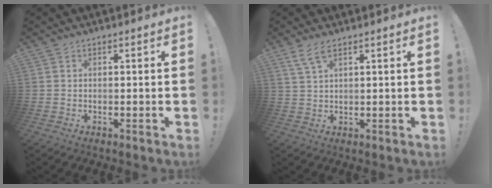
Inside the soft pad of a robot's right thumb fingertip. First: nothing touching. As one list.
[{"total": 4.8, "force": [3.2, 1.2, 3.4], "torque": [-0.077, -0.004, 0.061]}]